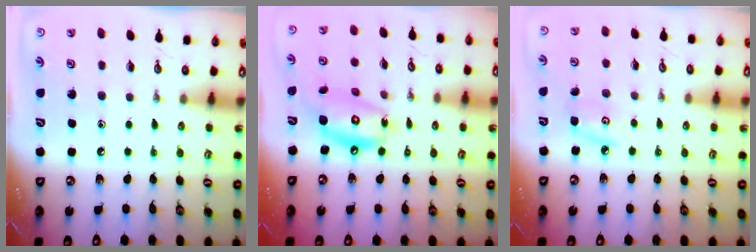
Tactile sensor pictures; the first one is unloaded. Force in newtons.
{"total": 12.3, "press": 12.3, "slide": 1.2}
{"total": 5.2, "press": 5.1, "slide": 0.6}